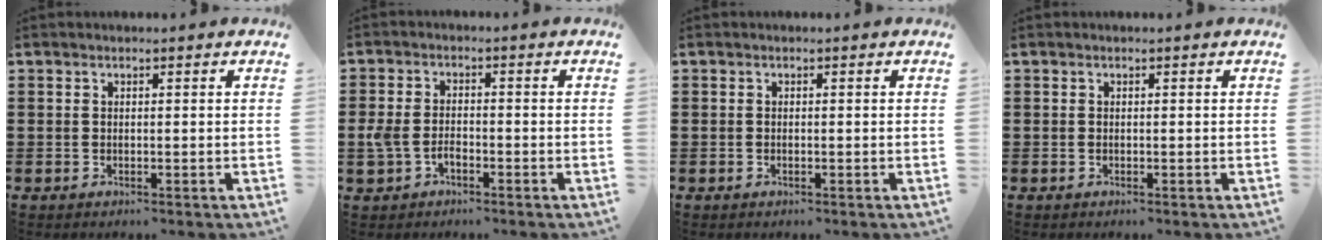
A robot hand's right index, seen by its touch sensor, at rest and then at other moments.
{"total": 3.2, "force": [-1.4, 1.9, 2.2], "torque": [-0.055, -0.004, -0.029]}
{"total": 0.0}
{"total": 0.0}